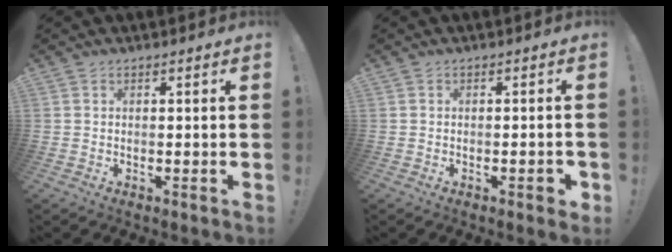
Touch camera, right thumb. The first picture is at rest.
{"total": 2.7, "force": [-1.6, 0.9, 2.1], "torque": [-0.023, 0.007, -0.027]}